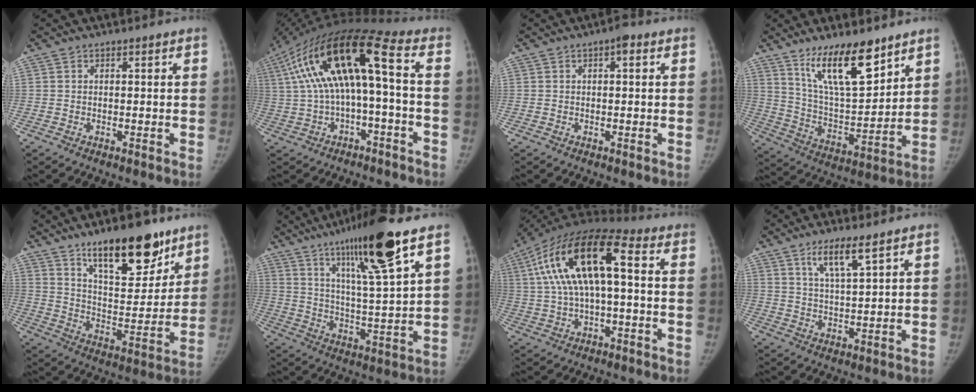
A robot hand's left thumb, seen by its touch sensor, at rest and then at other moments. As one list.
[{"total": 18.1, "force": [1.4, 5.3, 17.3], "torque": [-0.343, 0.072, 0.026]}, {"total": 2.0, "force": [0.8, 0.7, 1.7], "torque": [-0.022, 0.004, 0.004]}, {"total": 15.9, "force": [10.8, 5.0, 10.5], "torque": [-0.149, -0.070, 0.205]}, {"total": 18.1, "force": [12.4, 6.8, 11.4], "torque": [-0.118, -0.083, 0.204]}, {"total": 18.2, "force": [10.9, 1.4, 14.5], "torque": [-0.231, -0.049, 0.183]}, {"total": 18.0, "force": [2.6, 7.3, 16.3], "torque": [-0.320, 0.046, 0.039]}, {"total": 6.3, "force": [4.0, 0.8, 4.8], "torque": [-0.091, -0.025, 0.080]}]